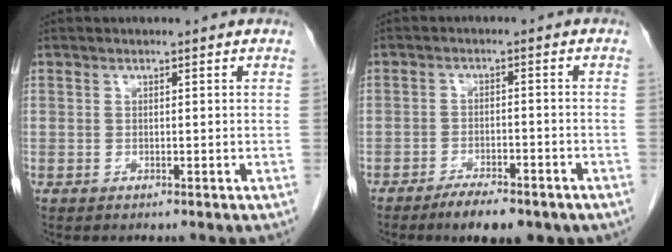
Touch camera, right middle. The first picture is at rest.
{"total": 7.9, "force": [-5.9, 2.5, 4.7], "torque": [-0.066, -0.006, -0.085]}